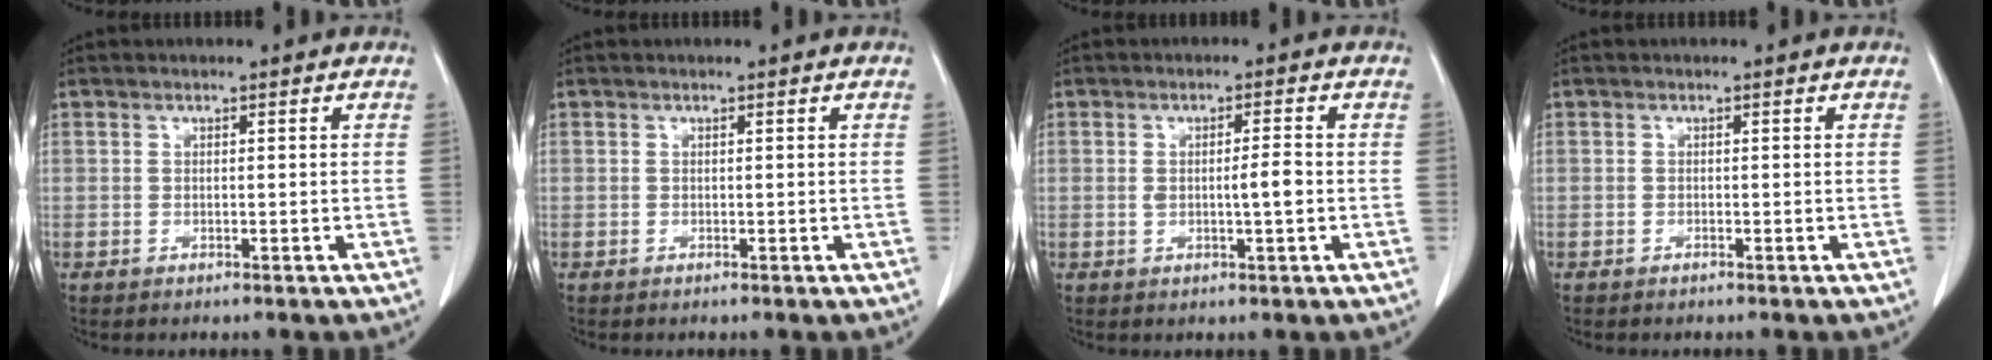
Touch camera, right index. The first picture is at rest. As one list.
[{"total": 0.0}, {"total": 3.3, "force": [-0.3, 0.3, 3.3], "torque": [-0.057, -0.001, -0.003]}, {"total": 0.0}]